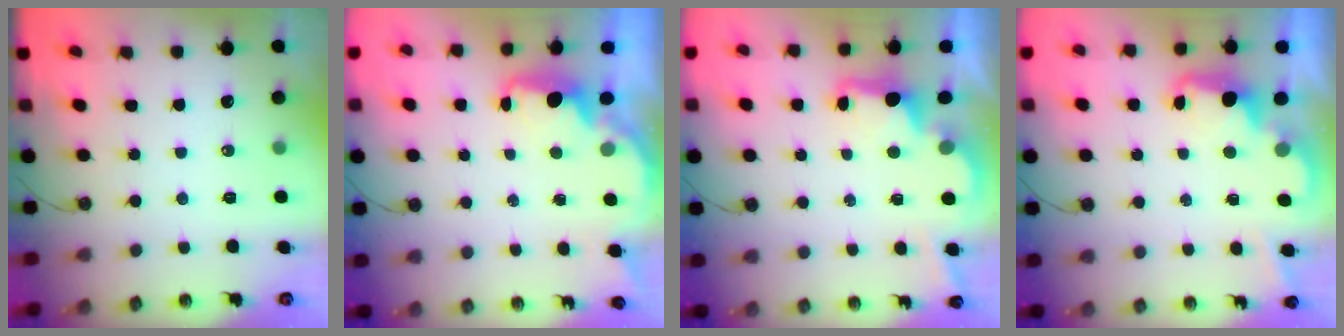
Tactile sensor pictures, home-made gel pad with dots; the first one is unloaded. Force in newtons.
{"total": 2.5, "press": 2.3, "slide": 0.8}
{"total": 2.7, "press": 2.6, "slide": 0.8}
{"total": 2.4, "press": 2.3, "slide": 0.5}